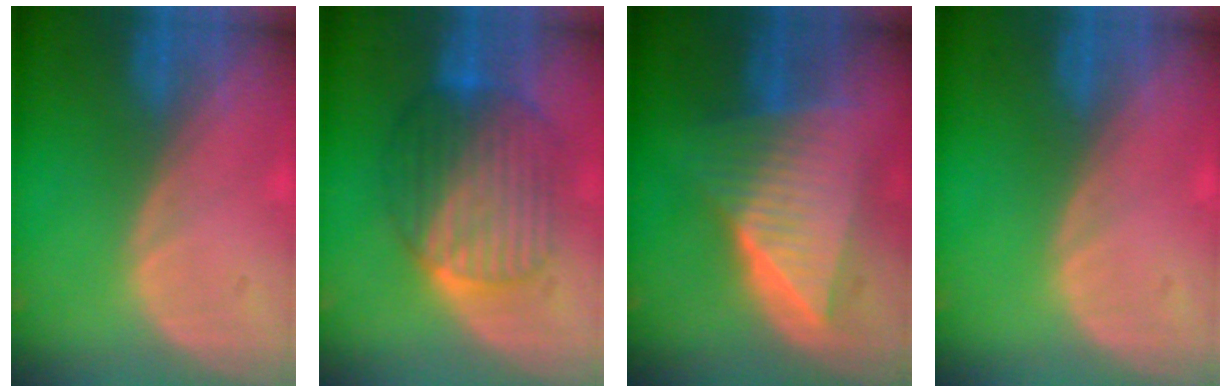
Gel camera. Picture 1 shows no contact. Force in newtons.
{"total": 9.7, "press": 9.7, "slide": 1.0}
{"total": 9.7, "press": 9.7, "slide": 0.7}
{"total": 0.0}